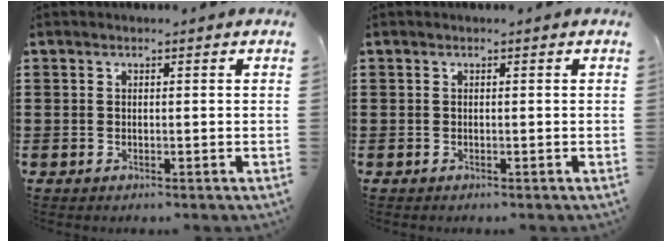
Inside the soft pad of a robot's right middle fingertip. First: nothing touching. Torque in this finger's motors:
{"motor_torque": [-0.28, 0.26, 0.00, -0.01]}